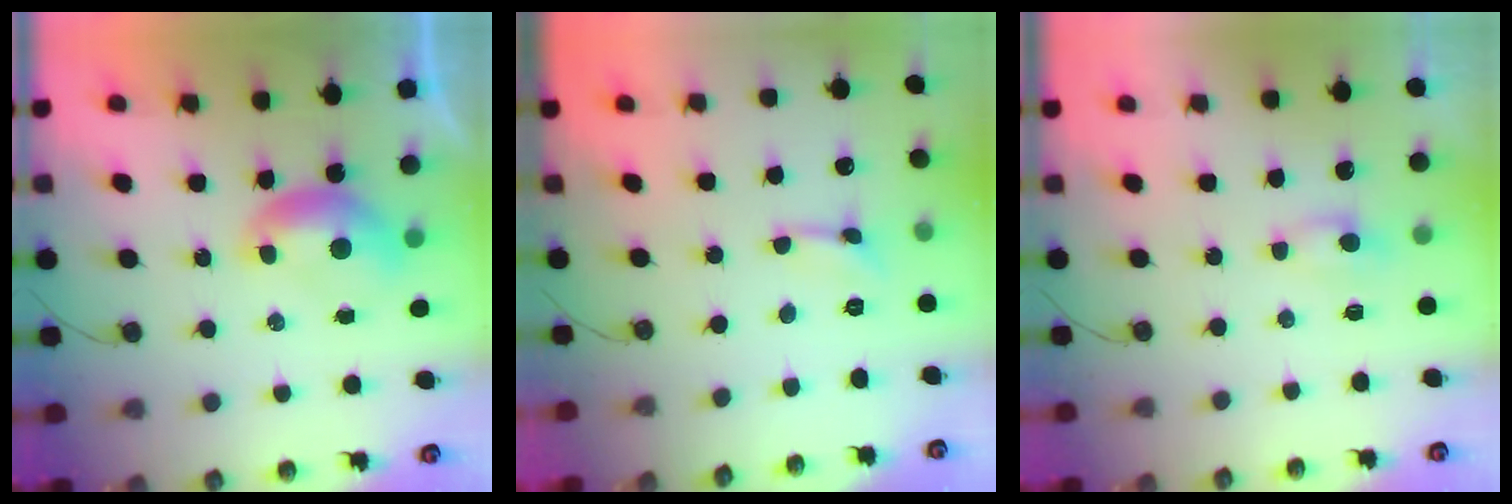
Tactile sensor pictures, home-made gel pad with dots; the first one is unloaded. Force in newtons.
{"total": 0.0}
{"total": 0.5, "press": 0.3, "slide": 0.5}